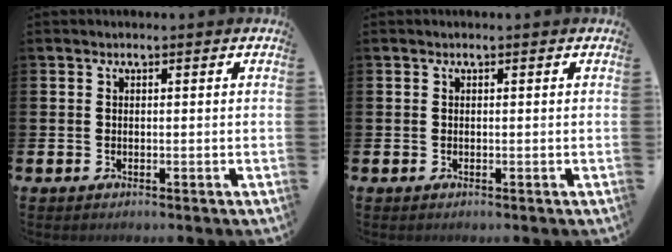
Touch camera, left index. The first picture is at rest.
{"total": 0.0}